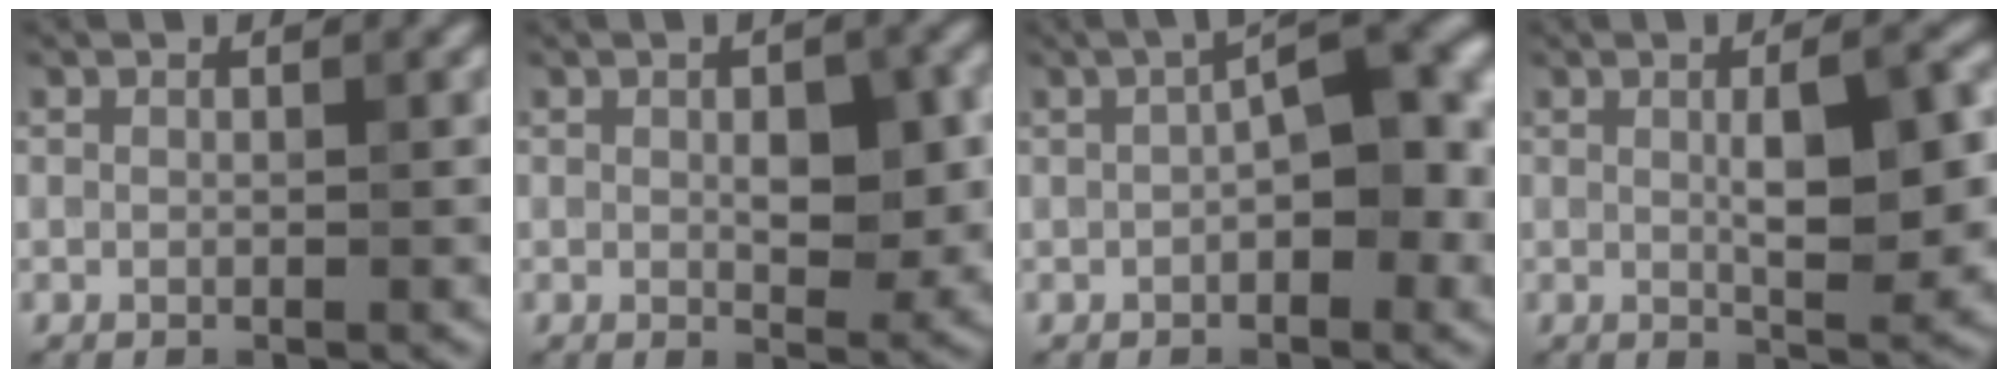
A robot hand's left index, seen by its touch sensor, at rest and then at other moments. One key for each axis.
{"total": 4.4, "fx": 0.3, "fy": 2.1, "fz": 3.9, "tx": -0.056, "ty": -0.003, "tz": 0.008}
{"total": 7.7, "fx": 0.4, "fy": 2.9, "fz": 7.1, "tx": -0.091, "ty": 0.019, "tz": -0.002}
{"total": 6.2, "fx": 0.4, "fy": 1.6, "fz": 6.0, "tx": -0.095, "ty": 0.001, "tz": 0.008}